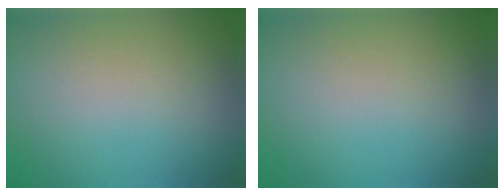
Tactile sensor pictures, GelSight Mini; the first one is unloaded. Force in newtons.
{"total": 0.0}